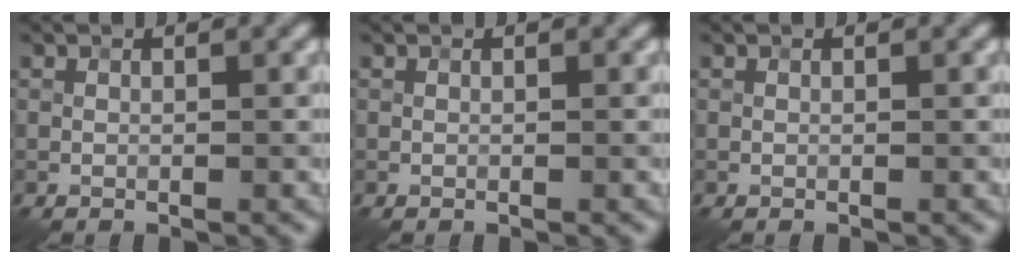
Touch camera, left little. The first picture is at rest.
{"total": 0.0}
{"total": 0.0}